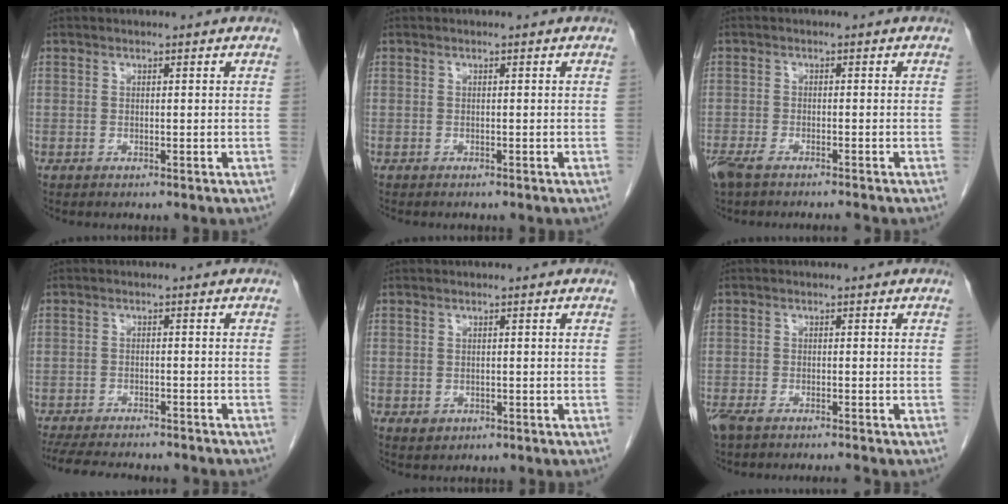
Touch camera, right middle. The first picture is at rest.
{"total": 1.1, "force": [-1.0, 0.3, 0.4], "torque": [-0.011, -0.002, -0.013]}
{"total": 6.1, "force": [-5.1, 1.1, 3.2], "torque": [-0.055, -0.008, -0.086]}
{"total": 14.9, "force": [-13.1, 3.3, 6.3], "torque": [-0.130, -0.020, -0.176]}
{"total": 1.3, "force": [-0.5, 1.1, 0.5], "torque": [-0.008, 0.003, 0.000]}
{"total": 5.2, "force": [-4.5, 0.5, 2.6], "torque": [-0.044, -0.007, -0.076]}